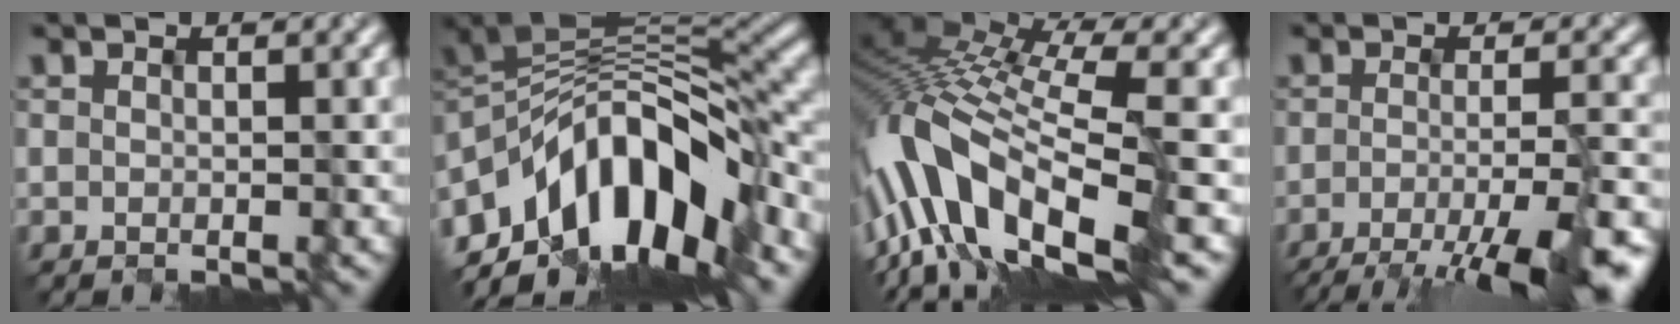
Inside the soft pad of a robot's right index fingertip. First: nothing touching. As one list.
[{"total": 12.6, "force": [-6.5, 6.0, 9.0], "torque": [-0.135, 0.010, -0.119]}, {"total": 12.8, "force": [-3.6, 4.9, 11.2], "torque": [-0.229, 0.006, -0.060]}, {"total": 9.9, "force": [-4.9, 2.3, 8.3], "torque": [-0.099, -0.013, -0.070]}]